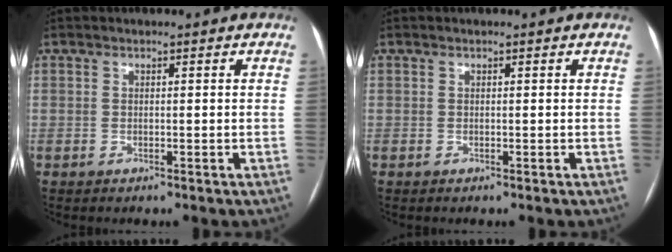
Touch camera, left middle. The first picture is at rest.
{"total": 0.0}